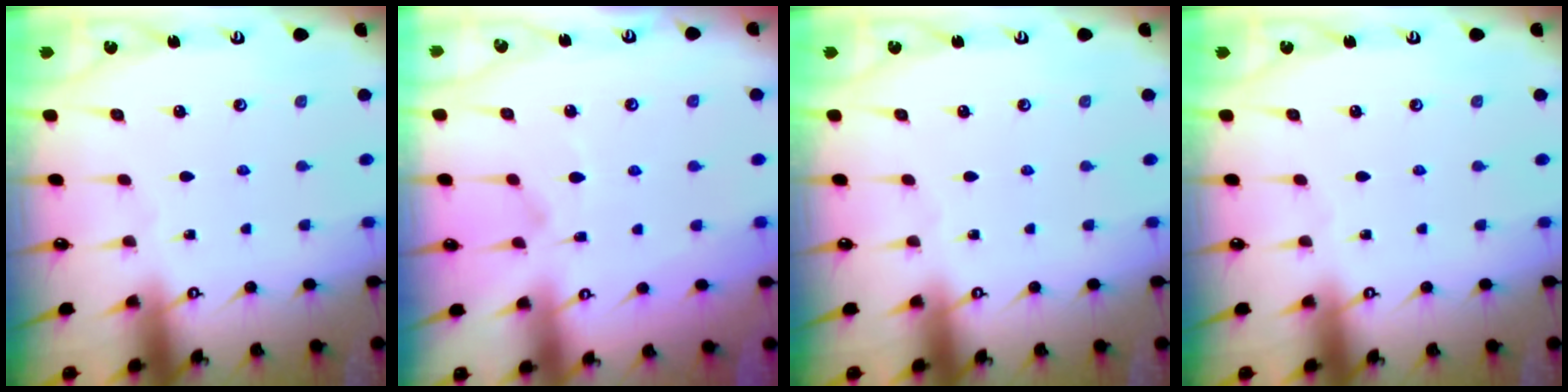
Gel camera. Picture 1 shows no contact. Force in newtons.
{"total": 1.4, "press": 0.9, "slide": 1.1}
{"total": 0.0}
{"total": 0.0}